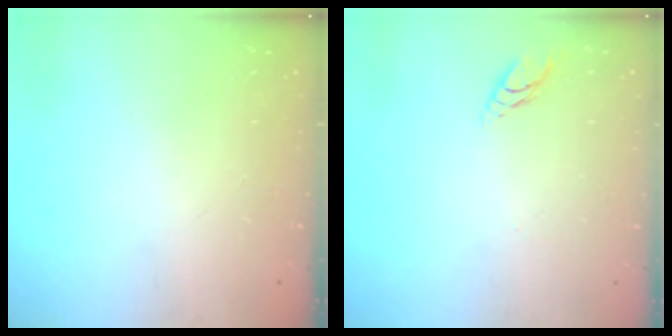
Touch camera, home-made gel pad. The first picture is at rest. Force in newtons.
{"total": 4.0, "press": 4.0, "slide": 0.4}